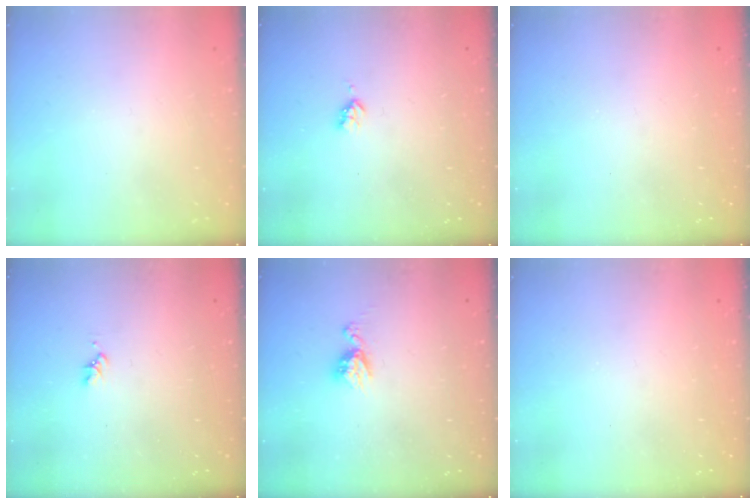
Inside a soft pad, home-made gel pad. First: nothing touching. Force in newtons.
{"total": 2.9, "press": 2.9, "slide": 0.5}
{"total": 0.0}
{"total": 1.6, "press": 1.6, "slide": 0.3}
{"total": 5.0, "press": 4.9, "slide": 0.6}
{"total": 0.0}